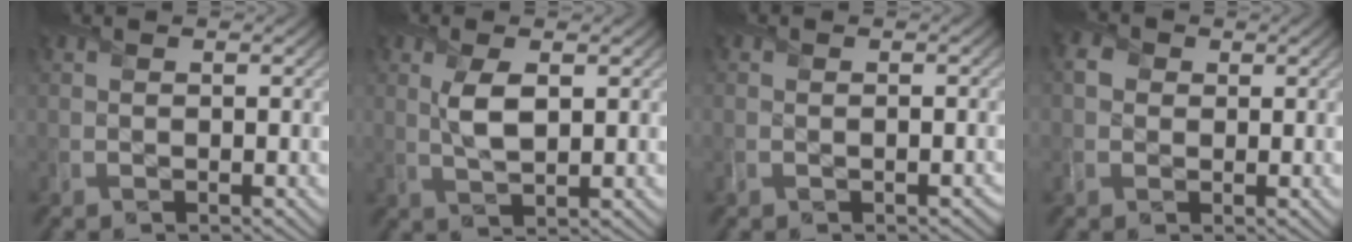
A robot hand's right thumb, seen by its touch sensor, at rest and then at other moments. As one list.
[{"total": 4.0, "force": [1.0, 1.6, 3.5], "torque": [-0.084, 0.000, 0.021]}, {"total": 0.8, "force": [-0.6, 0.4, 0.3], "torque": [-0.003, -0.010, -0.008]}, {"total": 2.2, "force": [0.3, 2.0, 0.9], "torque": [-0.026, 0.005, -0.001]}]